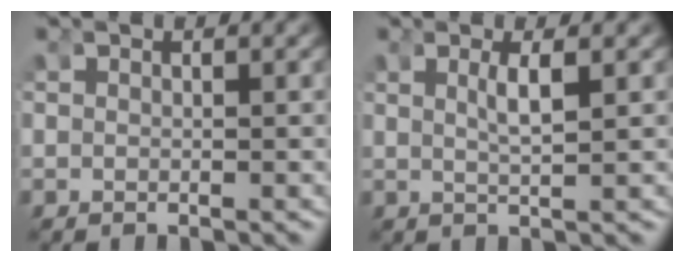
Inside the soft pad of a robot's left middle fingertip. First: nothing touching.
{"total": 2.1, "force": [0.7, -0.6, 1.9], "torque": [-0.034, -0.007, 0.021]}